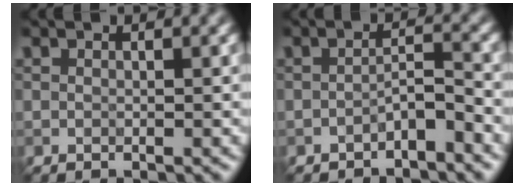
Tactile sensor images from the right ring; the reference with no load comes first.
{"total": 2.0, "force": [-1.5, 0.4, 1.3], "torque": [-0.022, 0.010, -0.028]}